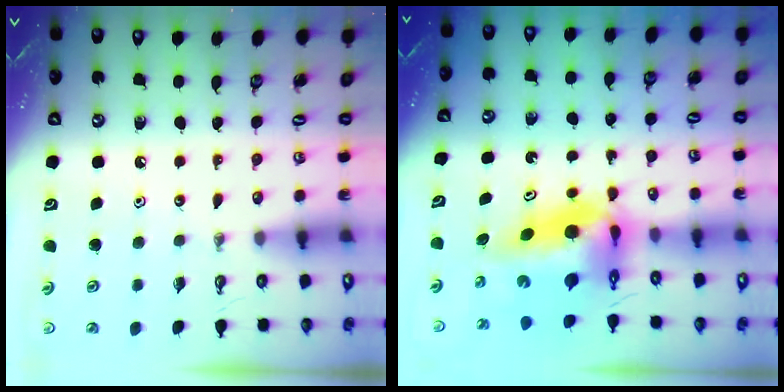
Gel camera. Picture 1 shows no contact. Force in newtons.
{"total": 9.7, "press": 8.3, "slide": 4.9}